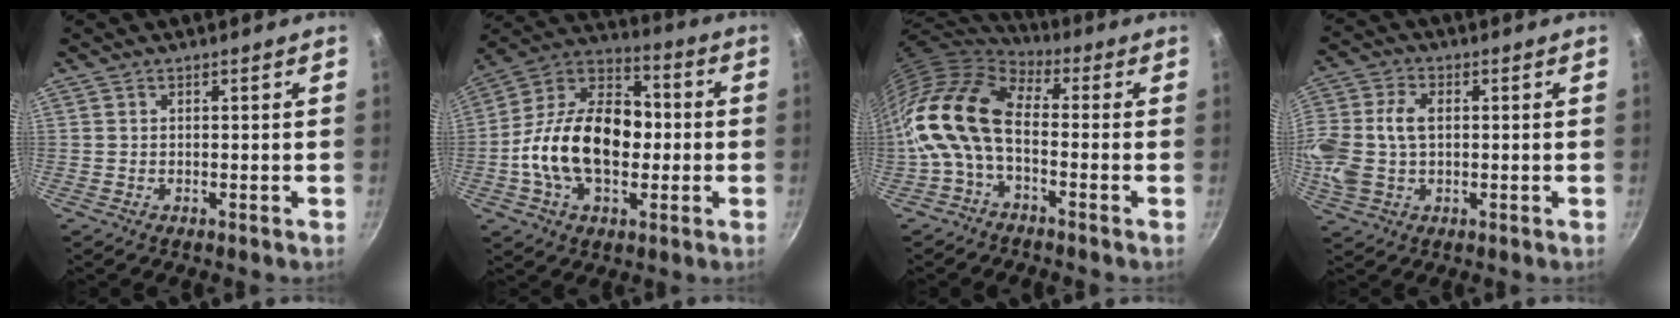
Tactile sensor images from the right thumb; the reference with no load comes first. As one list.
[{"total": 21.4, "force": [-2.0, 13.8, 16.3], "torque": [-0.255, 0.044, -0.052]}, {"total": 14.2, "force": [-2.1, 7.8, 11.7], "torque": [-0.215, 0.026, -0.056]}, {"total": 13.9, "force": [0.7, 9.6, 9.9], "torque": [-0.228, 0.019, 0.009]}]